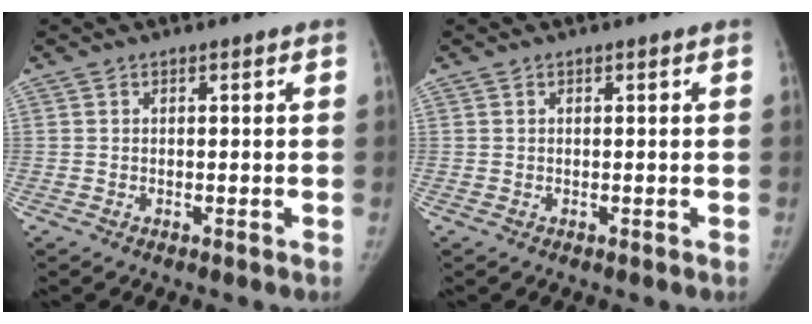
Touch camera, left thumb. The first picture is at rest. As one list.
[{"total": 0.0}]